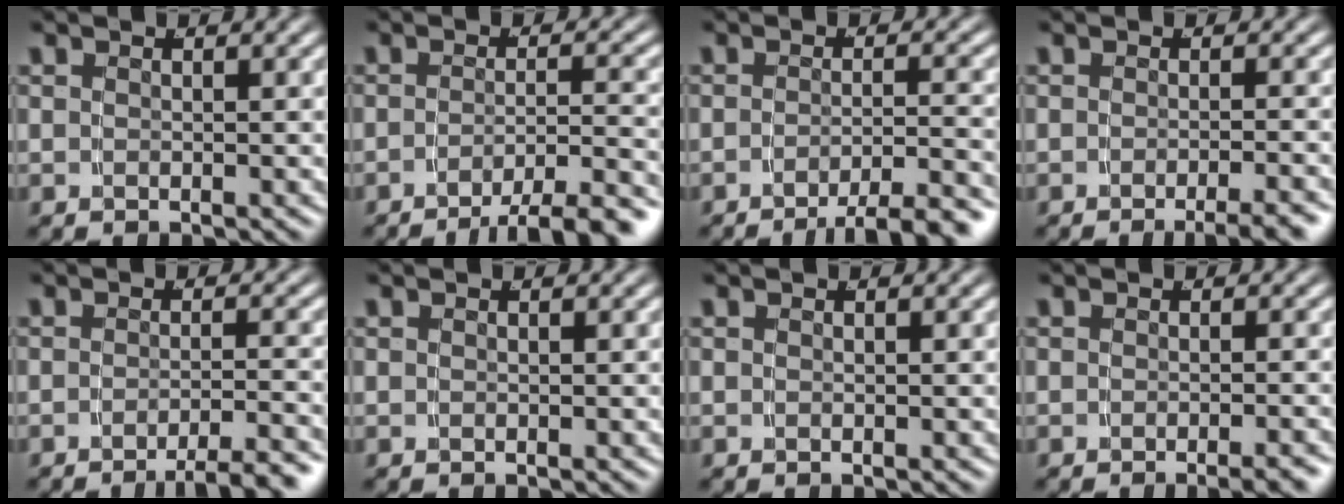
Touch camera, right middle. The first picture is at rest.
{"total": 6.6, "force": [-5.2, 1.5, 3.8], "torque": [-0.044, -0.017, -0.073]}
{"total": 5.9, "force": [-4.7, 1.1, 3.3], "torque": [-0.034, -0.012, -0.069]}
{"total": 3.5, "force": [-2.8, 0.4, 2.2], "torque": [-0.018, 0.001, -0.044]}
{"total": 4.4, "force": [-3.6, 0.6, 2.6], "torque": [-0.025, -0.006, -0.053]}
{"total": 0.0}
{"total": 0.0}
{"total": 2.3, "force": [-1.8, 0.2, 1.4], "torque": [-0.012, 0.003, -0.030]}